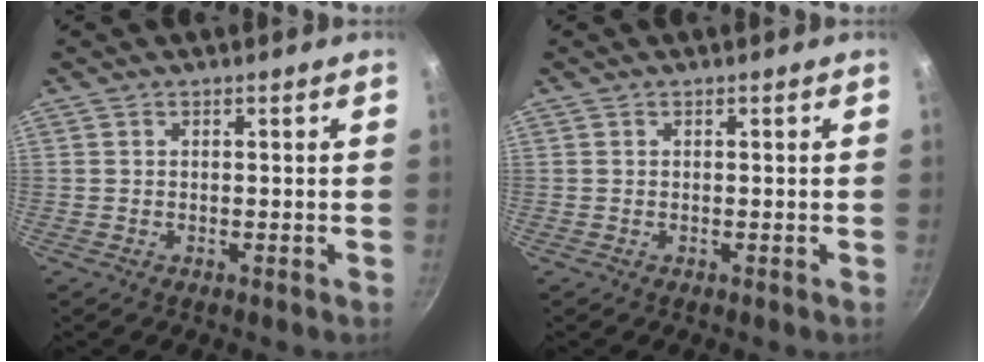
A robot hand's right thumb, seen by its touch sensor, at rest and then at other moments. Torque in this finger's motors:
{"motor_torque": [0.00, 0.00, 0.00, 0.00, 0.00]}